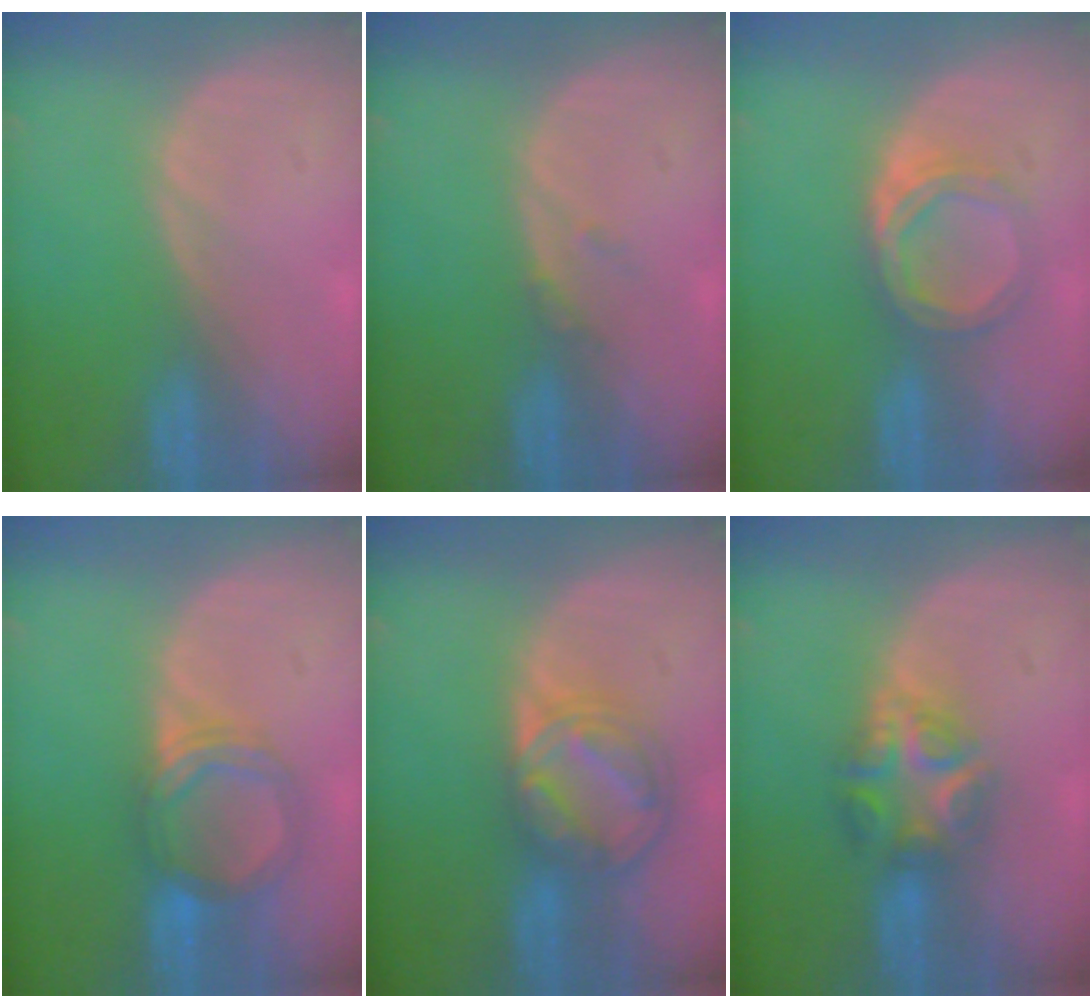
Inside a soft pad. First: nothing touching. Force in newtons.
{"total": 1.0, "press": 1.0, "slide": 0.2}
{"total": 5.0, "press": 4.7, "slide": 1.6}
{"total": 5.4, "press": 5.3, "slide": 0.9}
{"total": 8.7, "press": 7.3, "slide": 4.6}
{"total": 6.3, "press": 6.2, "slide": 1.5}